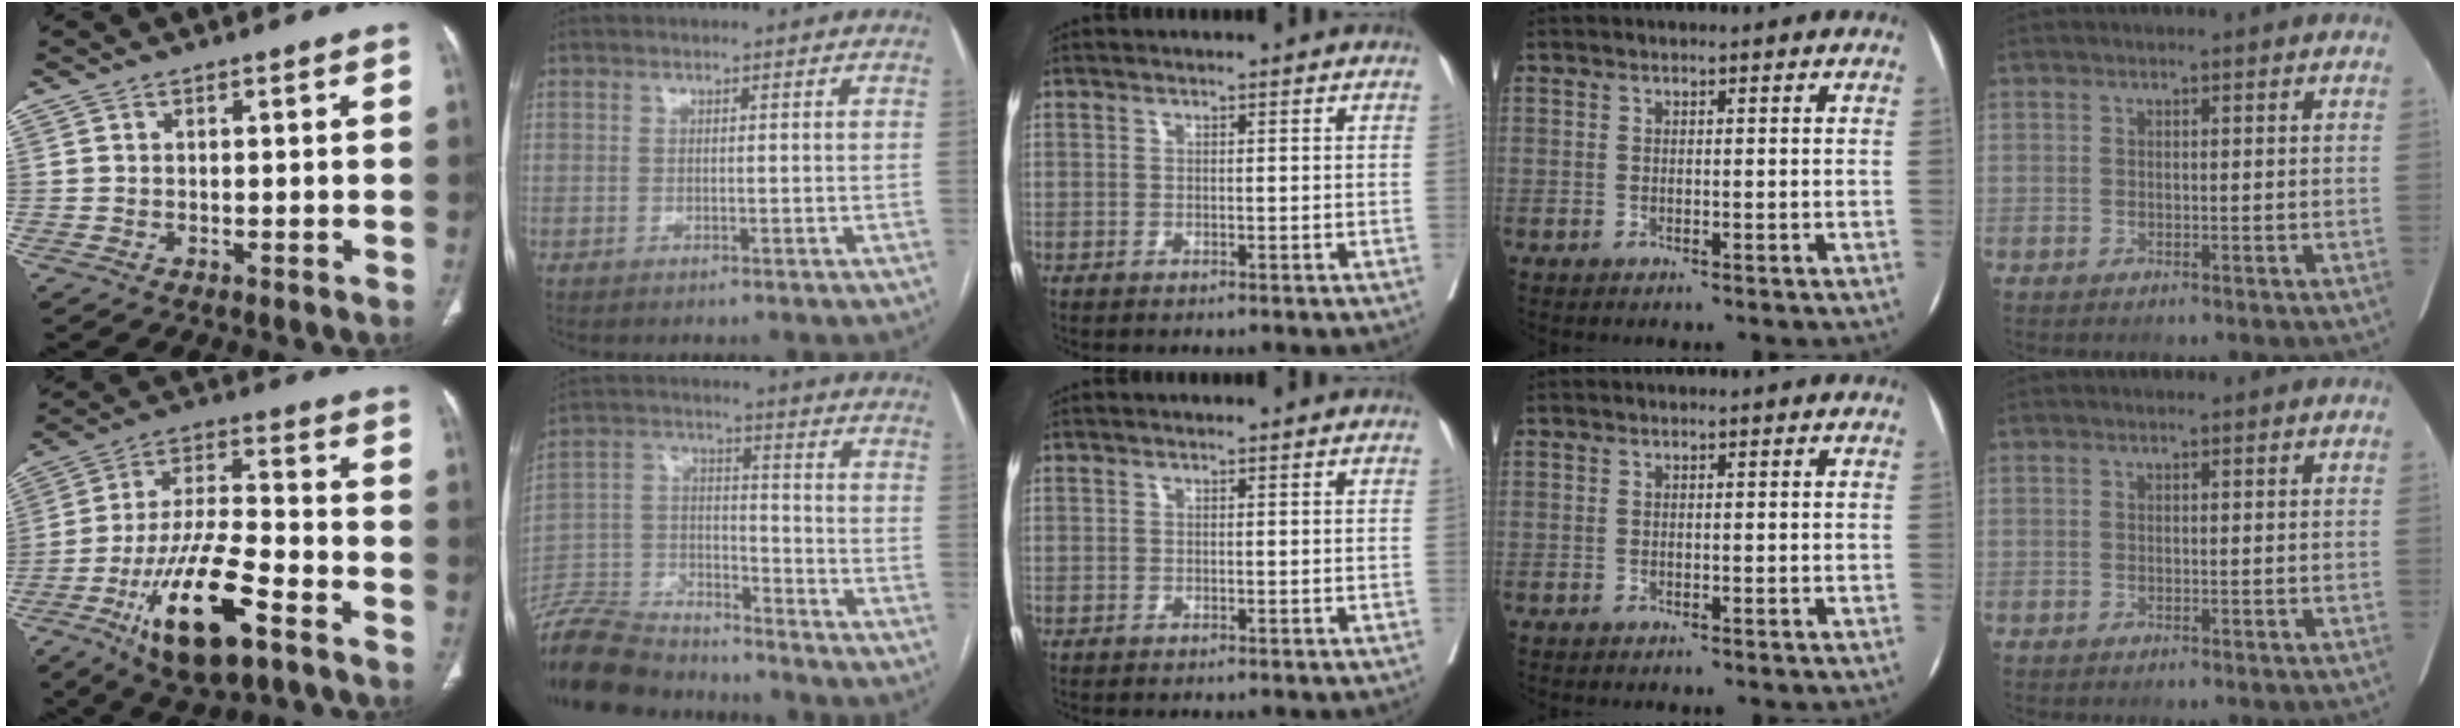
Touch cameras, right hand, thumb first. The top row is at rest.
{"thumb": {"total": 18.4, "force": [-9.1, 6.2, 14.8], "torque": [-0.267, 0.045, -0.151]}, "index": {"total": 15.2, "force": [-14.1, 4.1, 3.6], "torque": [-0.074, 0.017, -0.251]}}